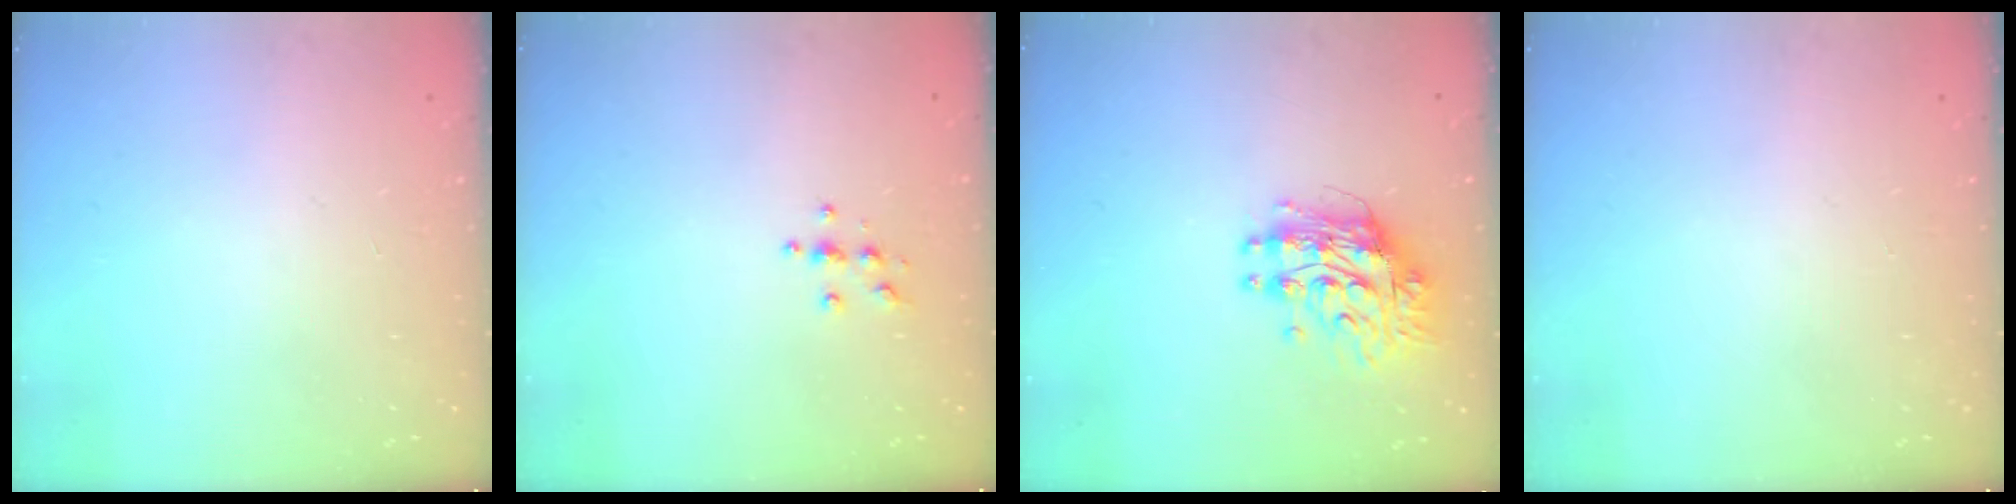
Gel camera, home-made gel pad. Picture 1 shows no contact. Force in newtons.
{"total": 3.7, "press": 3.7, "slide": 0.4}
{"total": 10.4, "press": 10.4, "slide": 0.9}
{"total": 0.0}